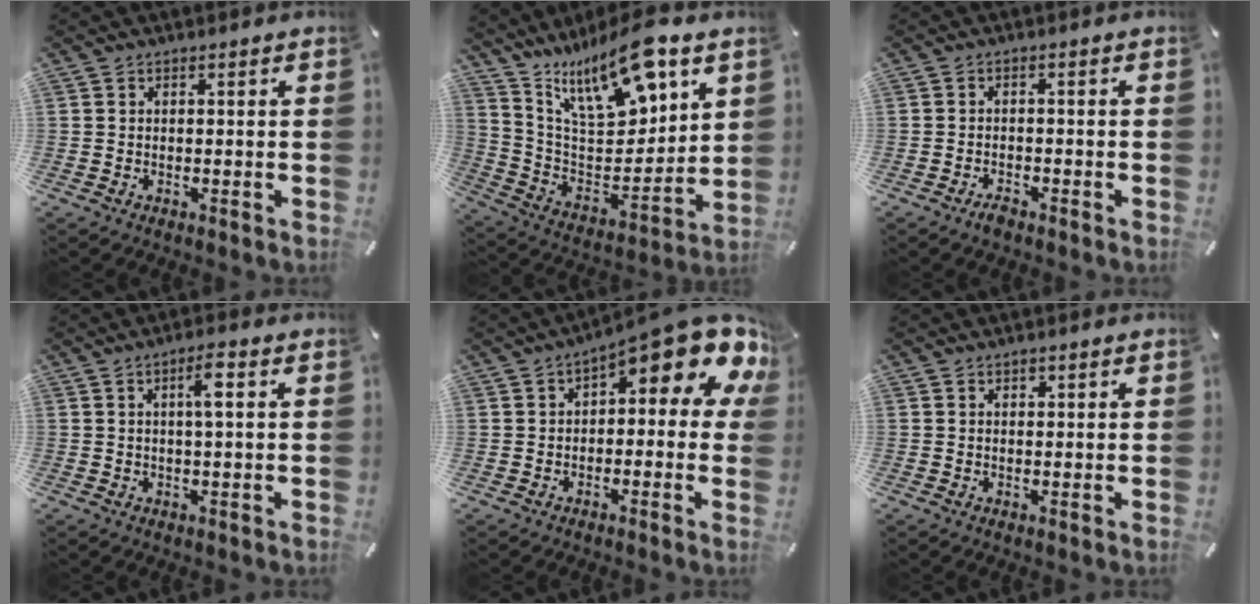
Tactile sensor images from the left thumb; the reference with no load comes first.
{"total": 19.2, "force": [13.3, 7.8, 11.5], "torque": [-0.200, -0.080, 0.230]}
{"total": 2.3, "force": [-2.0, 0.7, 0.9], "torque": [-0.016, 0.010, -0.038]}
{"total": 4.6, "force": [0.9, 0.7, 4.4], "torque": [-0.072, -0.002, 0.008]}
{"total": 13.1, "force": [7.0, 4.1, 10.3], "torque": [-0.141, -0.062, 0.113]}
{"total": 0.7, "force": [0.3, 0.6, 0.3], "torque": [-0.005, 0.002, 0.005]}